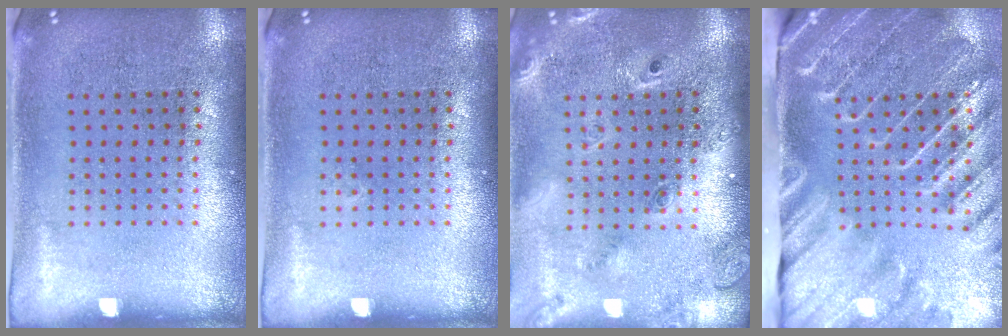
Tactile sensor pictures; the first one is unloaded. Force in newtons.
{"total": 0.0}
{"total": 2.3, "press": 1.7, "slide": 1.5}
{"total": 4.3, "press": 3.4, "slide": 2.7}